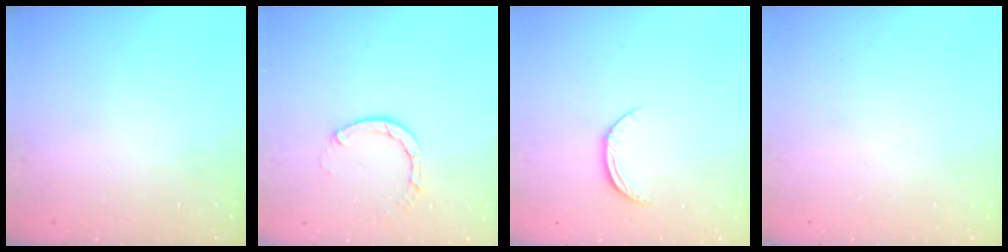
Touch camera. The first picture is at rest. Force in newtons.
{"total": 3.9, "press": 3.9, "slide": 0.4}
{"total": 6.2, "press": 6.1, "slide": 0.7}
{"total": 0.0}